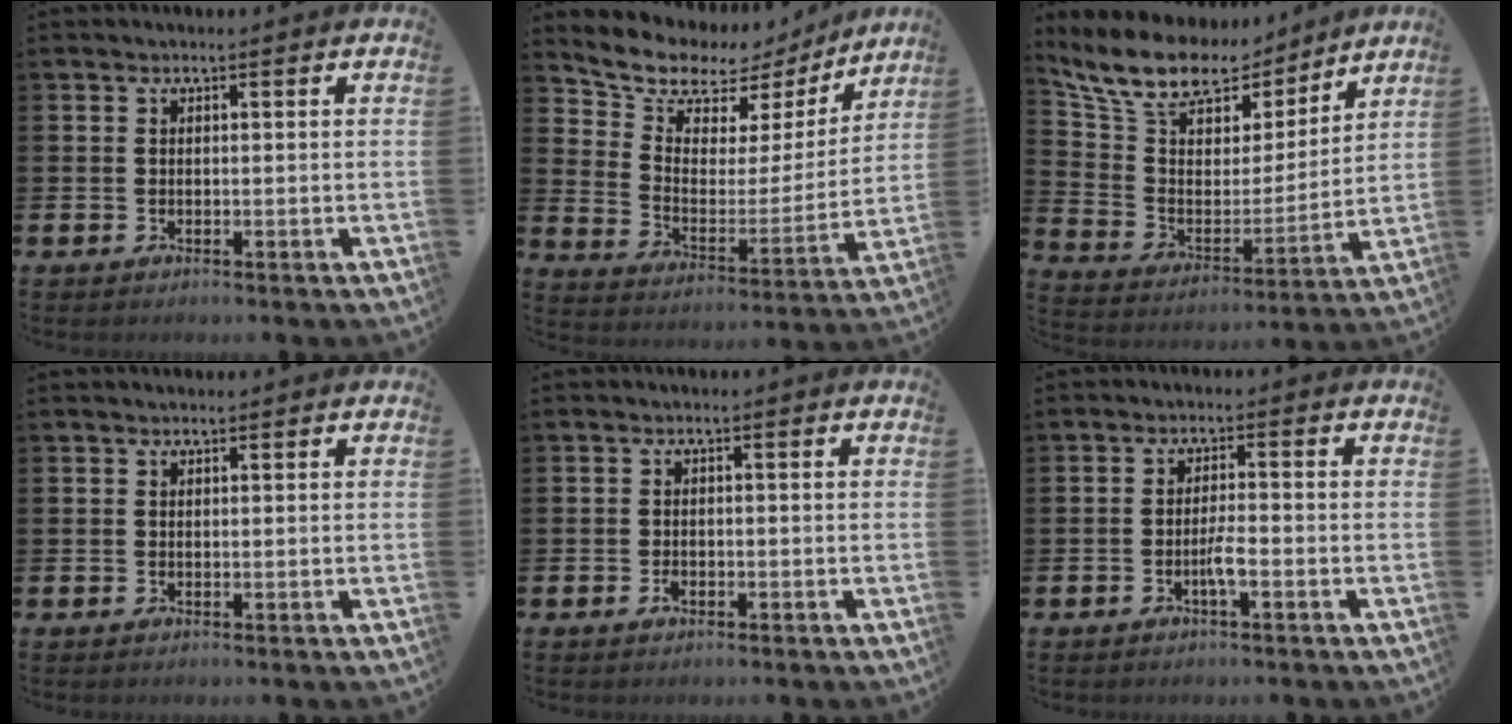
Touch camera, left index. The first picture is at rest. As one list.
[{"total": 8.8, "force": [7.6, 4.1, 1.4], "torque": [-0.072, -0.059, 0.135]}, {"total": 12.3, "force": [10.6, 5.3, 3.6], "torque": [-0.121, -0.064, 0.191]}, {"total": 0.0}, {"total": 1.3, "force": [-0.6, 0.8, 0.8], "torque": [-0.022, 0.004, -0.011]}, {"total": 2.3, "force": [-1.3, 0.2, 1.9], "torque": [-0.037, 0.000, -0.023]}]